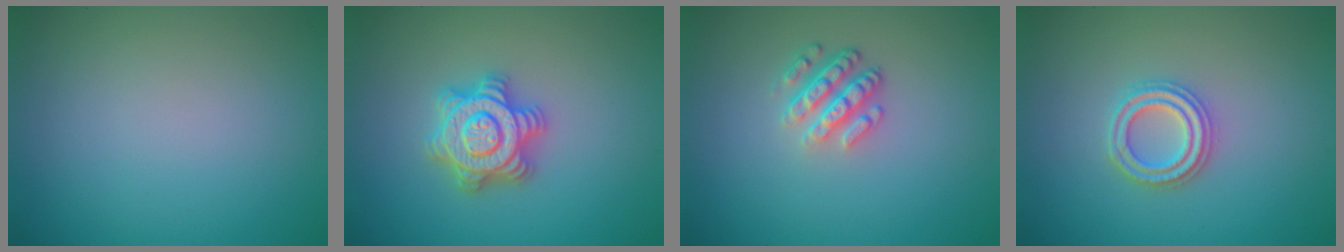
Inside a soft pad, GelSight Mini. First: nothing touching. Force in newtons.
{"total": 4.8, "press": 4.8, "slide": 0.7}
{"total": 3.5, "press": 2.6, "slide": 2.4}
{"total": 2.7, "press": 2.6, "slide": 0.7}